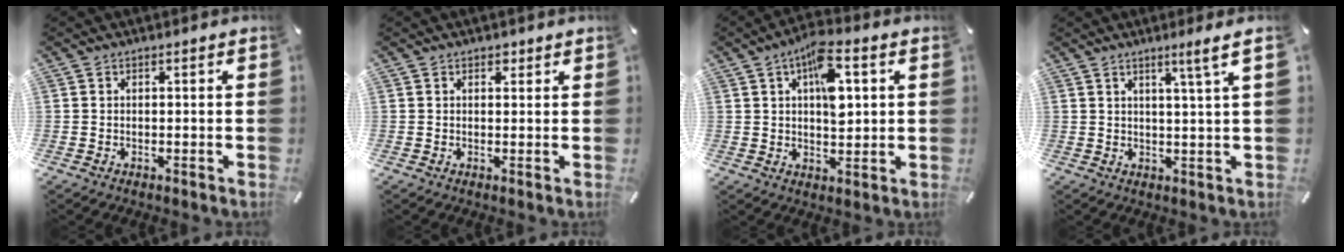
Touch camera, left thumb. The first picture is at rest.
{"total": 1.2, "force": [0.8, 0.8, 0.4], "torque": [0.000, -0.002, 0.013]}
{"total": 9.9, "force": [3.2, 4.7, 8.2], "torque": [-0.122, -0.003, 0.049]}
{"total": 5.7, "force": [3.1, -0.6, 4.8], "torque": [-0.082, -0.010, 0.046]}